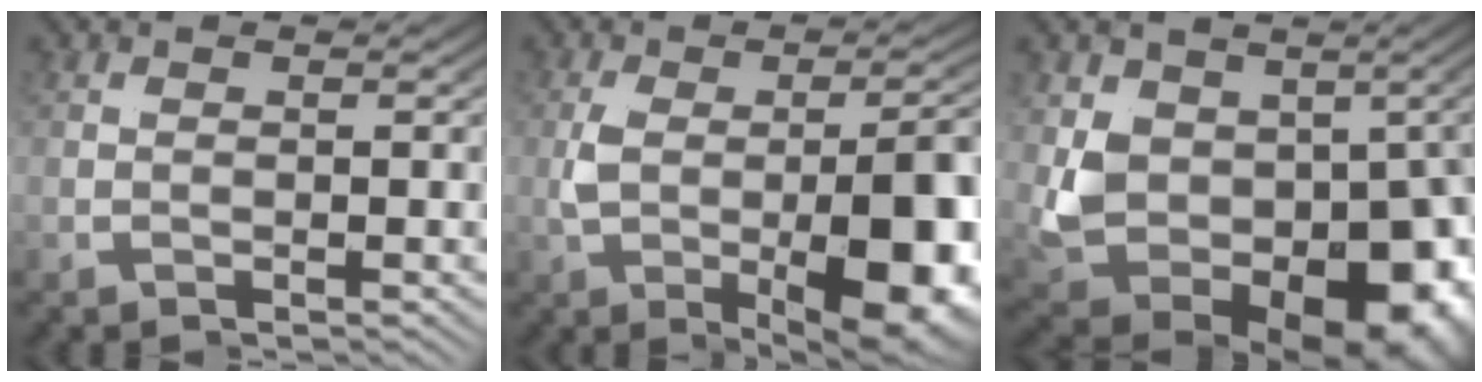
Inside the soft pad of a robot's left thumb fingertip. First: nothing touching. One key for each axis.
{"total": 8.2, "fx": -1.6, "fy": 1.3, "fz": 7.9, "tx": -0.131, "ty": 0.000, "tz": -0.016}
{"total": 16.6, "fx": -0.3, "fy": 11.8, "fz": 11.6, "tx": -0.207, "ty": -0.018, "tz": -0.012}